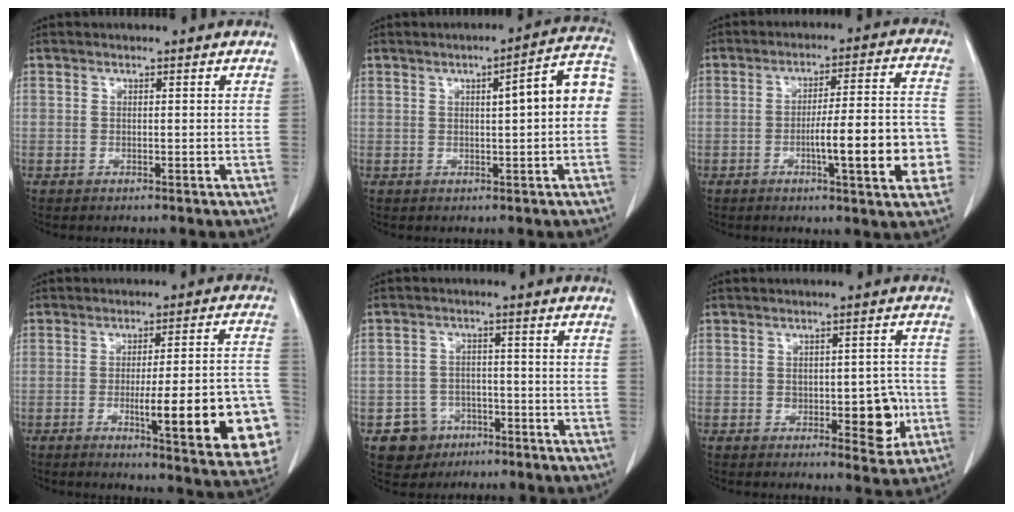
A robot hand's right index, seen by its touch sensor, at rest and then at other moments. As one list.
[{"total": 8.0, "force": [0.7, 0.9, 7.9], "torque": [-0.100, 0.026, 0.003]}, {"total": 14.0, "force": [-3.8, 1.7, 13.3], "torque": [-0.185, 0.015, -0.053]}, {"total": 18.7, "force": [-5.2, 2.9, 17.7], "torque": [-0.149, 0.014, -0.054]}, {"total": 5.5, "force": [-2.9, 4.7, 0.6], "torque": [-0.002, 0.014, -0.040]}, {"total": 7.7, "force": [-1.7, 3.5, 6.7], "torque": [-0.074, 0.009, -0.012]}]